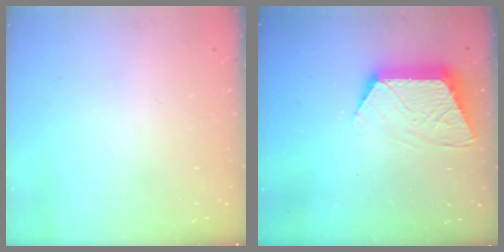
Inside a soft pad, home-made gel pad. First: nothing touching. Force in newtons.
{"total": 12.2, "press": 12.2, "slide": 0.6}